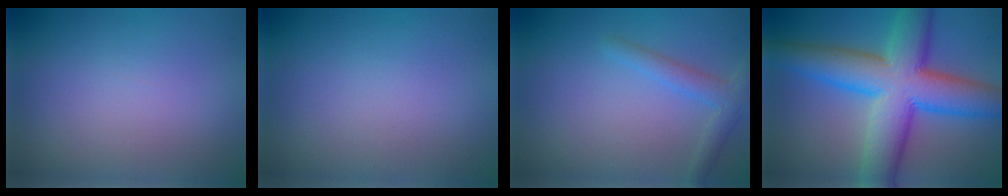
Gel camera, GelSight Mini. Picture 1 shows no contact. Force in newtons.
{"total": 0.0}
{"total": 2.2, "press": 2.2, "slide": 0.0}
{"total": 11.5, "press": 11.5, "slide": 0.2}